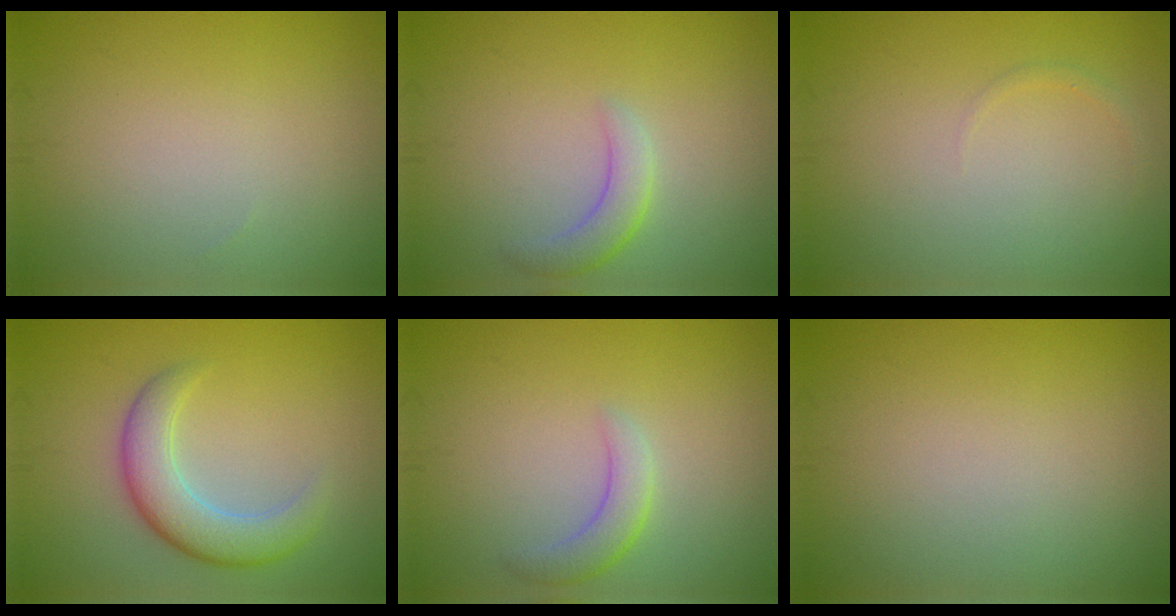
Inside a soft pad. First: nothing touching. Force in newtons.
{"total": 2.2, "press": 2.2, "slide": 0.1}
{"total": 0.5, "press": 0.5, "slide": 0.1}
{"total": 4.8, "press": 4.8, "slide": 0.4}
{"total": 2.2, "press": 2.2, "slide": 0.1}
{"total": 0.0}